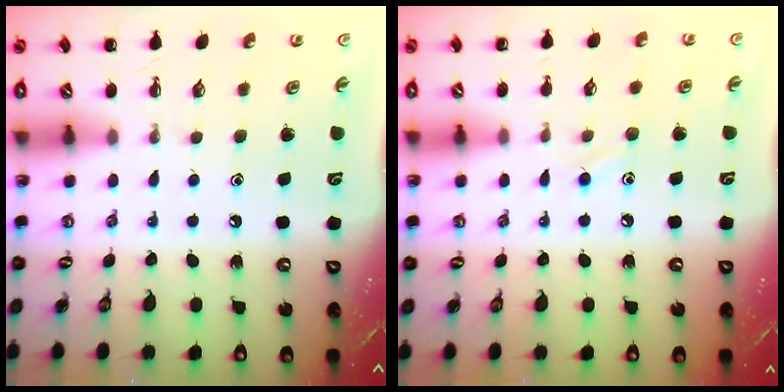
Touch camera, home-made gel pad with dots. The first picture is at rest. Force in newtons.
{"total": 6.2, "press": 5.9, "slide": 1.9}